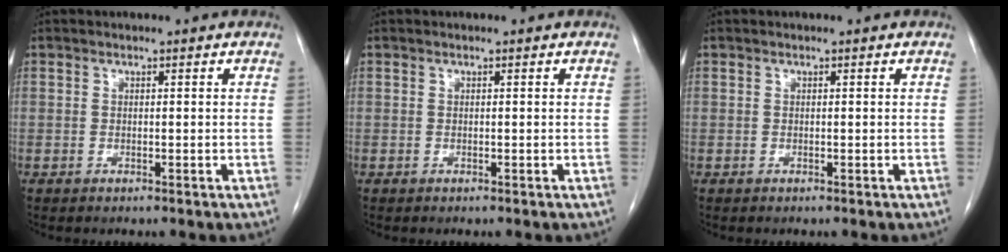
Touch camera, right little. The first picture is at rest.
{"total": 0.0}
{"total": 0.0}